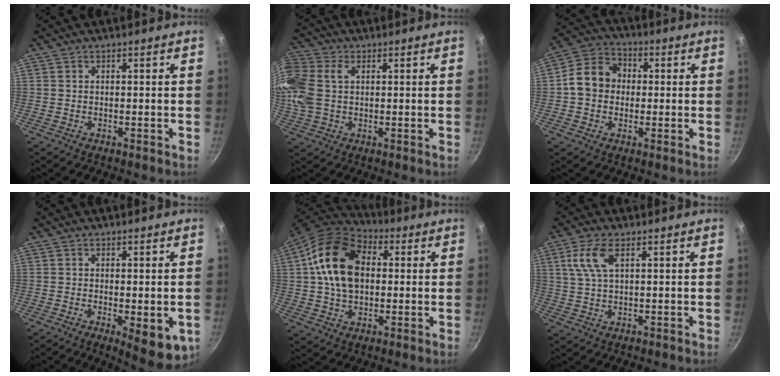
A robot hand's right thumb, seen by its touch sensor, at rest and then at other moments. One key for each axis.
{"total": 16.4, "fx": 3.1, "fy": 11.9, "fz": 10.9, "tx": -0.268, "ty": 0.031, "tz": 0.055}
{"total": 9.7, "fx": 0.1, "fy": 8.1, "fz": 5.3, "tx": -0.062, "ty": 0.022, "tz": -0.020}
{"total": 8.5, "fx": -2.5, "fy": 3.0, "fz": 7.5, "tx": -0.075, "ty": -0.002, "tz": -0.024}
{"total": 16.8, "fx": 2.5, "fy": 11.8, "fz": 11.8, "tx": -0.182, "ty": 0.016, "tz": 0.030}
{"total": 6.5, "fx": 2.4, "fy": 3.0, "fz": 5.3, "tx": -0.111, "ty": 0.006, "tz": 0.049}